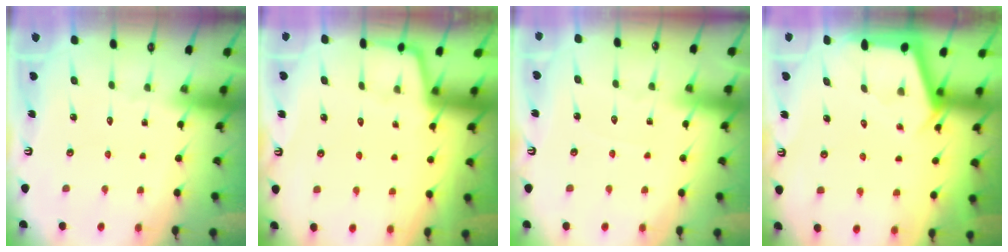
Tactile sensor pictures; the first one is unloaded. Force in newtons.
{"total": 1.4, "press": 1.3, "slide": 0.3}
{"total": 2.7, "press": 2.7, "slide": 0.4}
{"total": 2.8, "press": 2.8, "slide": 0.4}